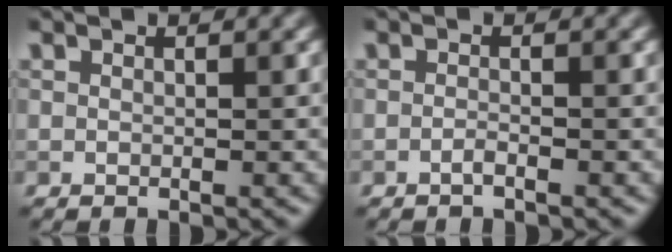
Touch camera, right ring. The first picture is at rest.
{"total": 0.8, "force": [-0.6, 0.1, 0.6], "torque": [-0.011, 0.004, -0.013]}